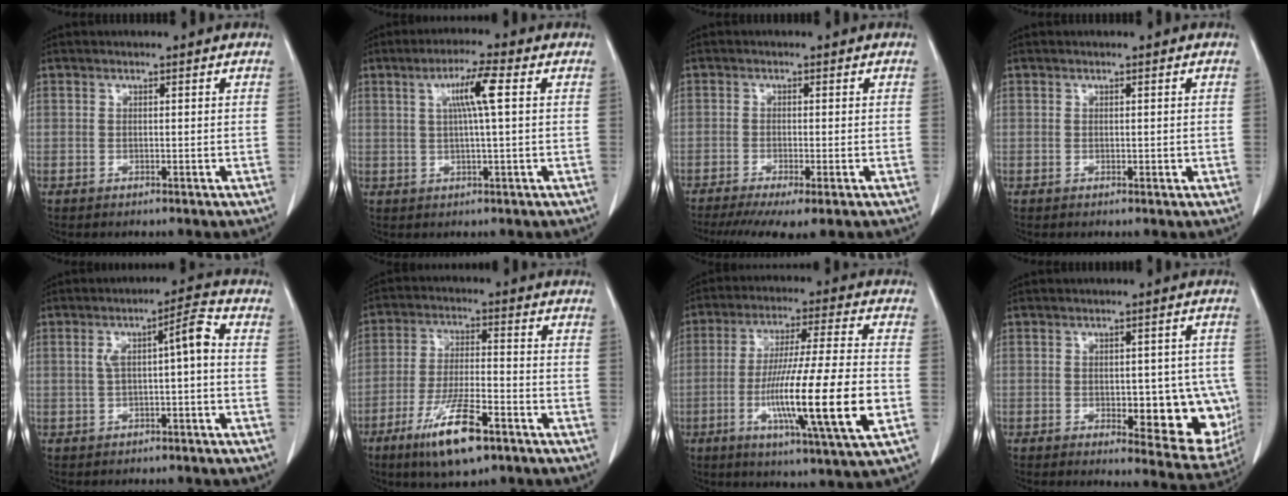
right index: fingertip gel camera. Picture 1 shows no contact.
{"total": 5.8, "force": [1.5, -0.3, 5.6], "torque": [-0.101, 0.005, 0.026]}
{"total": 7.7, "force": [-5.4, 1.0, 5.3], "torque": [-0.081, -0.017, -0.089]}
{"total": 0.7, "force": [0.0, 0.5, 0.5], "torque": [-0.005, 0.000, 0.002]}
{"total": 5.4, "force": [0.3, 0.6, 5.4], "torque": [-0.090, 0.023, 0.005]}
{"total": 11.4, "force": [-6.7, 2.3, 8.9], "torque": [-0.172, -0.019, -0.115]}
{"total": 18.5, "force": [-4.8, -0.1, 17.9], "torque": [-0.309, -0.020, -0.083]}
{"total": 13.2, "force": [-2.8, 5.8, 11.5], "torque": [-0.106, 0.008, -0.018]}